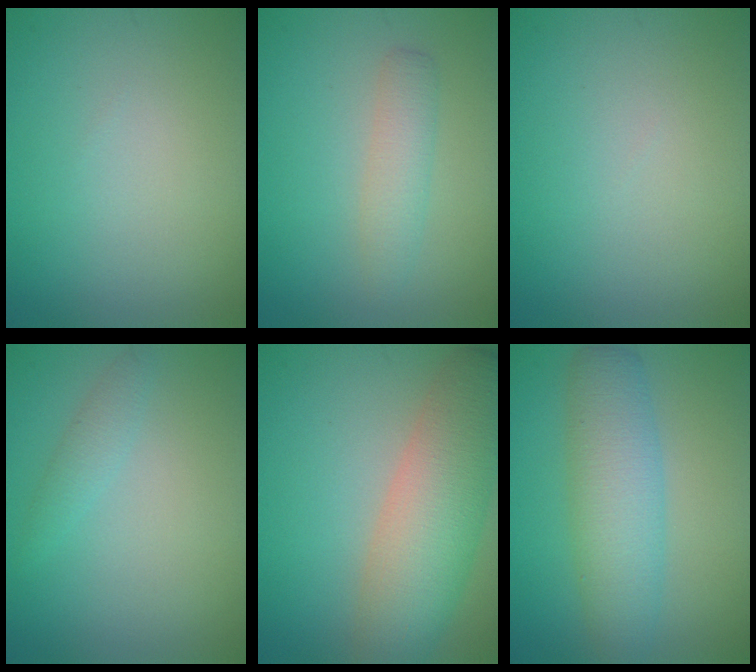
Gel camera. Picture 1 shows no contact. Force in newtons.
{"total": 2.3, "press": 2.3, "slide": 0.0}
{"total": 0.0}
{"total": 1.3, "press": 1.3, "slide": 0.0}
{"total": 8.2, "press": 8.2, "slide": 0.6}
{"total": 5.6, "press": 5.6, "slide": 0.2}